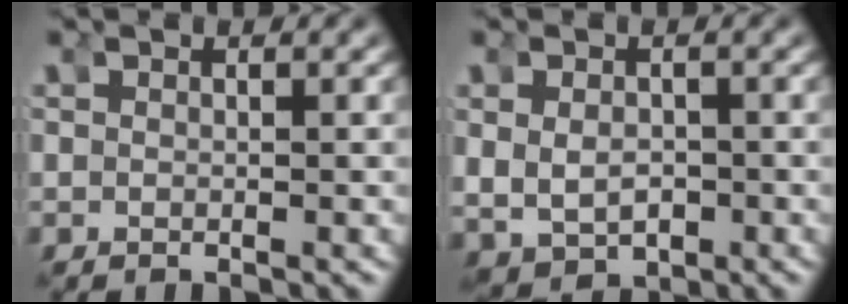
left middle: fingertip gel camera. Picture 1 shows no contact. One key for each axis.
{"total": 3.0, "fx": -0.3, "fy": 3.0, "fz": -0.1, "tx": -0.013, "ty": -0.015, "tz": 0.001}